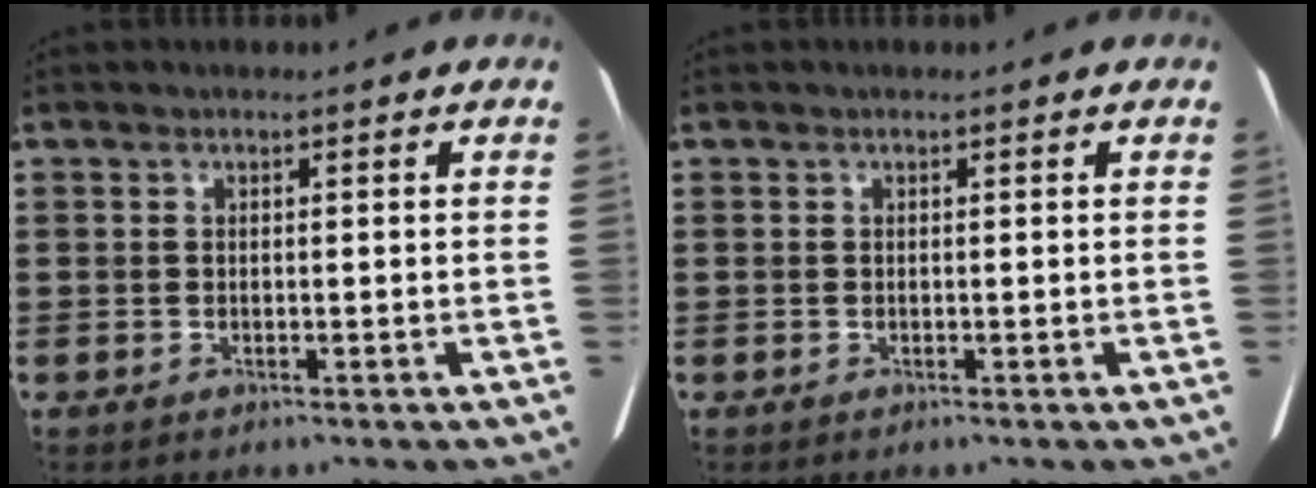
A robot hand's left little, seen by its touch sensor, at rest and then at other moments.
{"total": 0.0}